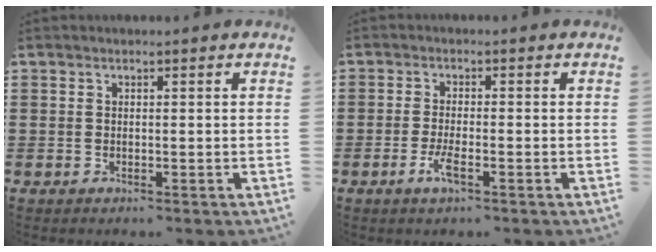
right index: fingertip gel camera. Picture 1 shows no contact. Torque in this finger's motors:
{"motor_torque": [1.22, 0.92, 0.38, 0.10]}